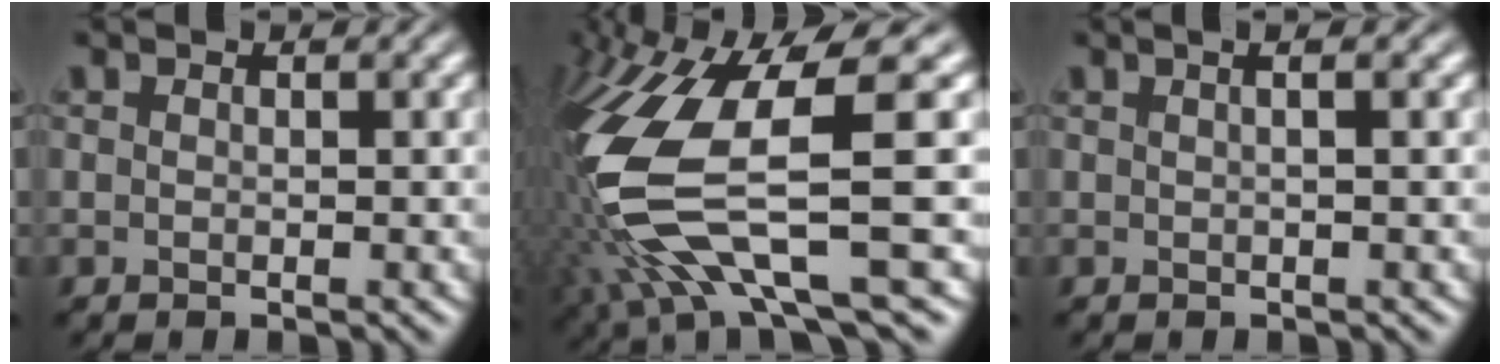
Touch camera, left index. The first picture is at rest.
{"total": 12.7, "force": [-2.7, 3.9, 11.8], "torque": [-0.269, -0.015, -0.036]}
{"total": 2.6, "force": [1.1, 1.2, 2.1], "torque": [-0.008, 0.024, -0.012]}